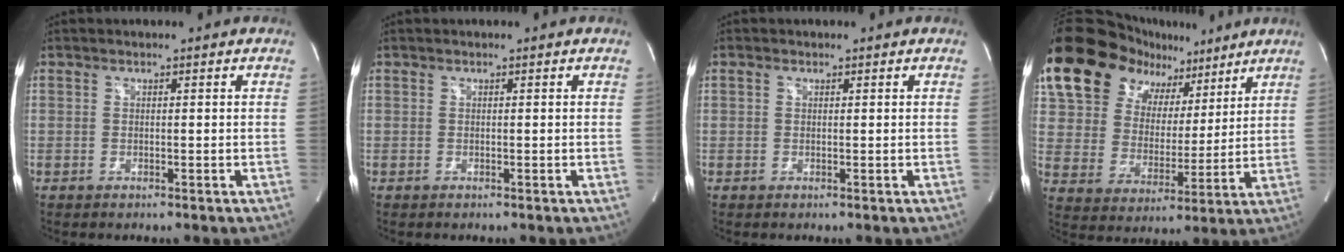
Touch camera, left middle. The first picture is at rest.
{"total": 0.0}
{"total": 1.1, "force": [-0.6, -0.7, -0.6], "torque": [0.001, 0.007, -0.002]}
{"total": 17.1, "force": [11.9, 10.0, 7.1], "torque": [-0.123, 0.055, 0.209]}